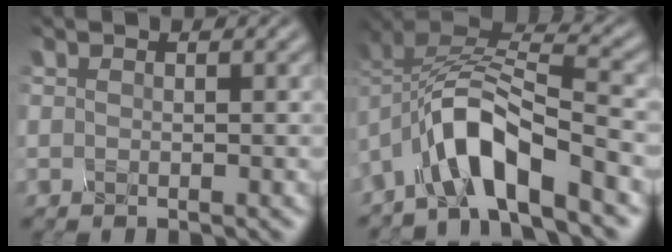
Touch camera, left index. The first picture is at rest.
{"total": 7.6, "force": [-5.1, 2.0, 5.3], "torque": [-0.113, 0.012, -0.078]}